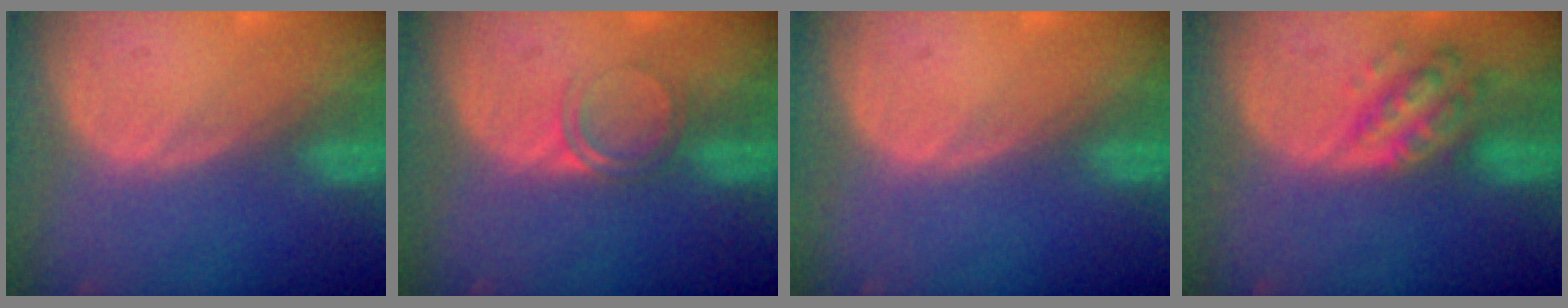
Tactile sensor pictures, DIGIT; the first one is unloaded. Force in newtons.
{"total": 2.8, "press": 2.8, "slide": 0.2}
{"total": 0.0}
{"total": 6.3, "press": 5.7, "slide": 2.7}